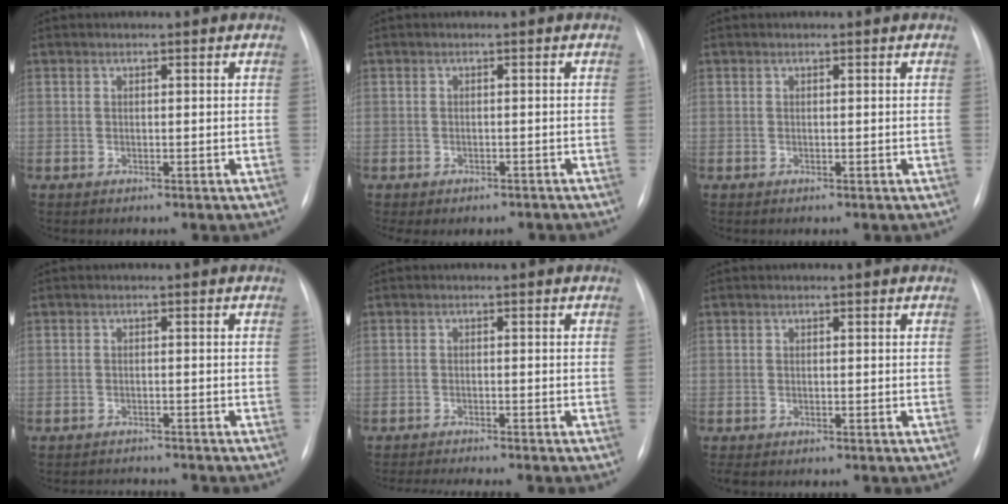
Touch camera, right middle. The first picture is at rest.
{"total": 4.1, "force": [-3.3, 2.3, 0.9], "torque": [-0.006, 0.011, -0.038]}
{"total": 0.0}
{"total": 3.0, "force": [-3.0, 0.2, 0.1], "torque": [0.000, -0.007, -0.043]}
{"total": 6.4, "force": [-5.8, -0.6, 2.8], "torque": [-0.031, -0.012, -0.088]}
{"total": 0.6, "force": [-0.5, 0.1, 0.3], "torque": [-0.004, -0.002, -0.009]}